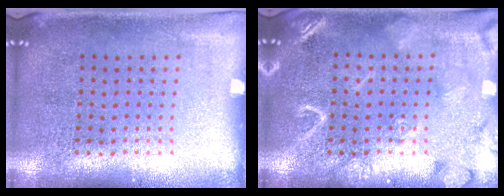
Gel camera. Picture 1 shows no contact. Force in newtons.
{"total": 3.6, "press": 3.6, "slide": 0.5}